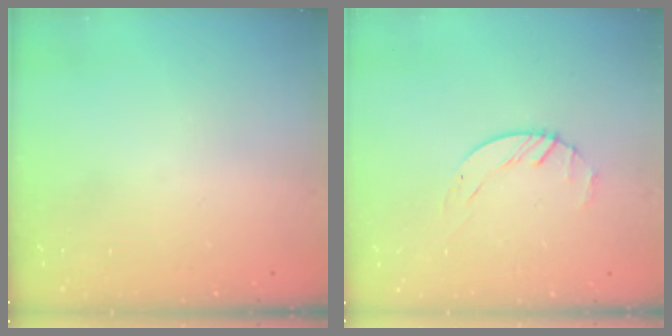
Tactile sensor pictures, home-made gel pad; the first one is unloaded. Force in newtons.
{"total": 1.6, "press": 1.6, "slide": 0.3}